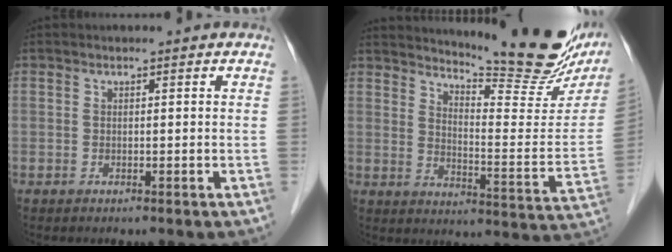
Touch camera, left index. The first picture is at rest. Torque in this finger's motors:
{"motor_torque": [0.38, -0.50, 0.35, 0.06]}